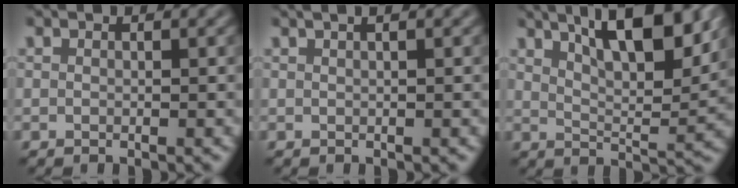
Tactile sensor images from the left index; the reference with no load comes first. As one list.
[{"total": 3.0, "force": [1.6, 1.5, 2.1], "torque": [-0.006, 0.011, -0.008]}, {"total": 9.2, "force": [5.4, 2.7, 6.9], "torque": [-0.094, 0.014, 0.078]}]